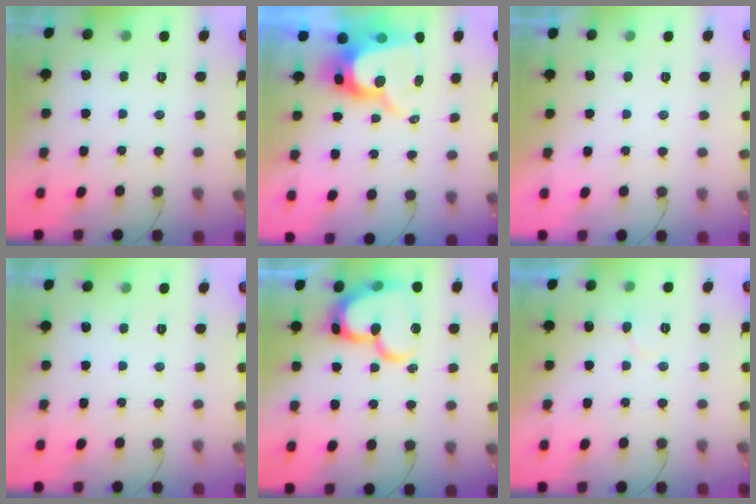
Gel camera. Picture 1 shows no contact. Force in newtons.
{"total": 12.1, "press": 12.1, "slide": 1.0}
{"total": 1.0, "press": 1.0, "slide": 0.2}
{"total": 0.0}
{"total": 17.8, "press": 17.7, "slide": 1.8}
{"total": 6.9, "press": 6.8, "slide": 0.4}